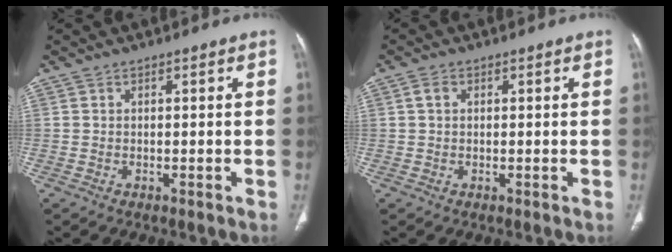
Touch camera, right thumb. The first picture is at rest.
{"total": 1.6, "force": [0.4, 1.1, 1.1], "torque": [-0.019, 0.004, 0.009]}